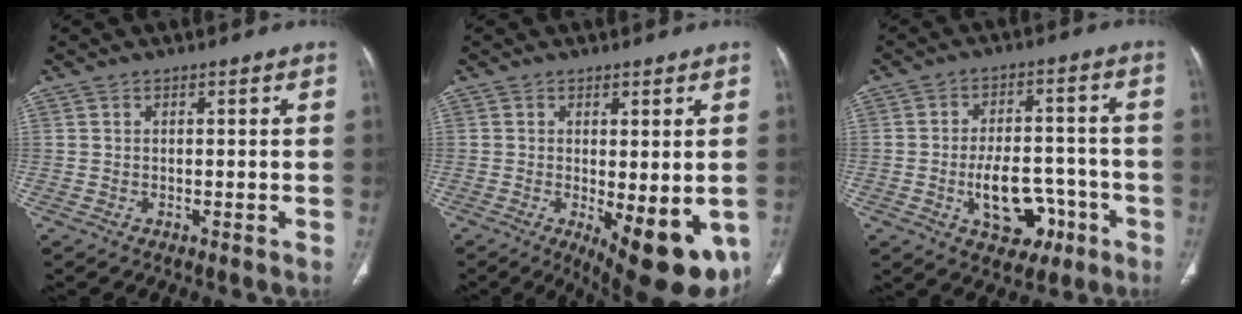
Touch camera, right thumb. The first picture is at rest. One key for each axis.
{"total": 13.4, "fx": -3.9, "fy": 4.9, "fz": 11.8, "tx": -0.136, "ty": -0.023, "tz": -0.038}
{"total": 11.1, "fx": -4.2, "fy": 7.0, "fz": 7.6, "tx": -0.098, "ty": 0.039, "tz": -0.058}